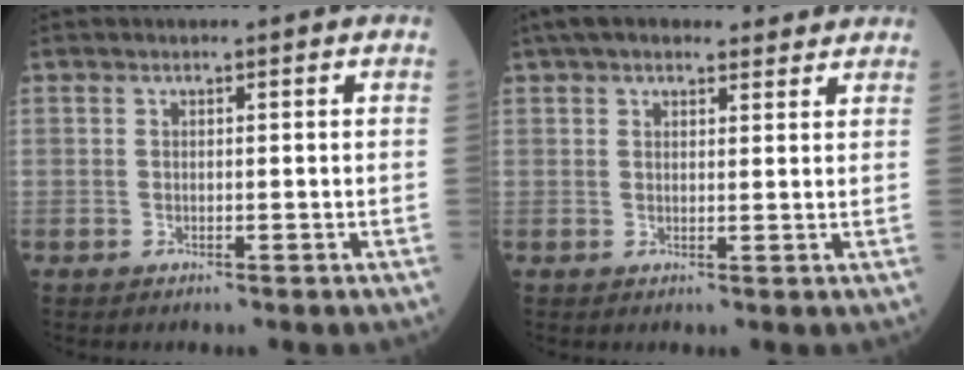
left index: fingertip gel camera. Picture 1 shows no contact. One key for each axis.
{"total": 9.4, "fx": 7.7, "fy": 3.3, "fz": 4.1, "tx": -0.059, "ty": 0.040, "tz": 0.115}